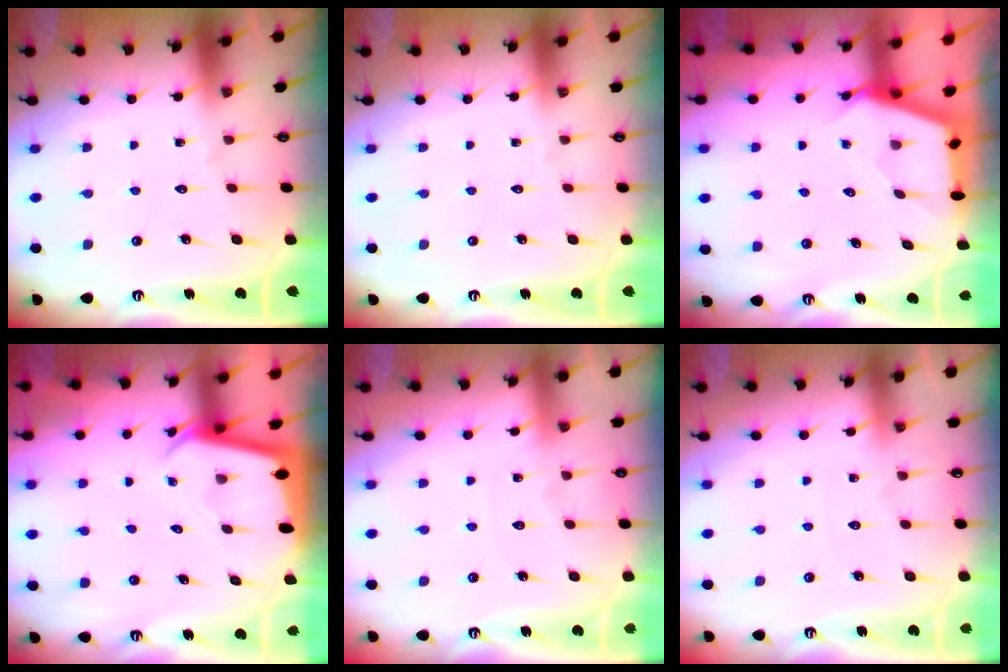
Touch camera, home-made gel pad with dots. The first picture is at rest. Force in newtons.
{"total": 0.0}
{"total": 2.7, "press": 2.7, "slide": 0.4}
{"total": 2.1, "press": 2.1, "slide": 0.2}
{"total": 4.5, "press": 4.4, "slide": 0.7}
{"total": 3.0, "press": 2.9, "slide": 0.4}